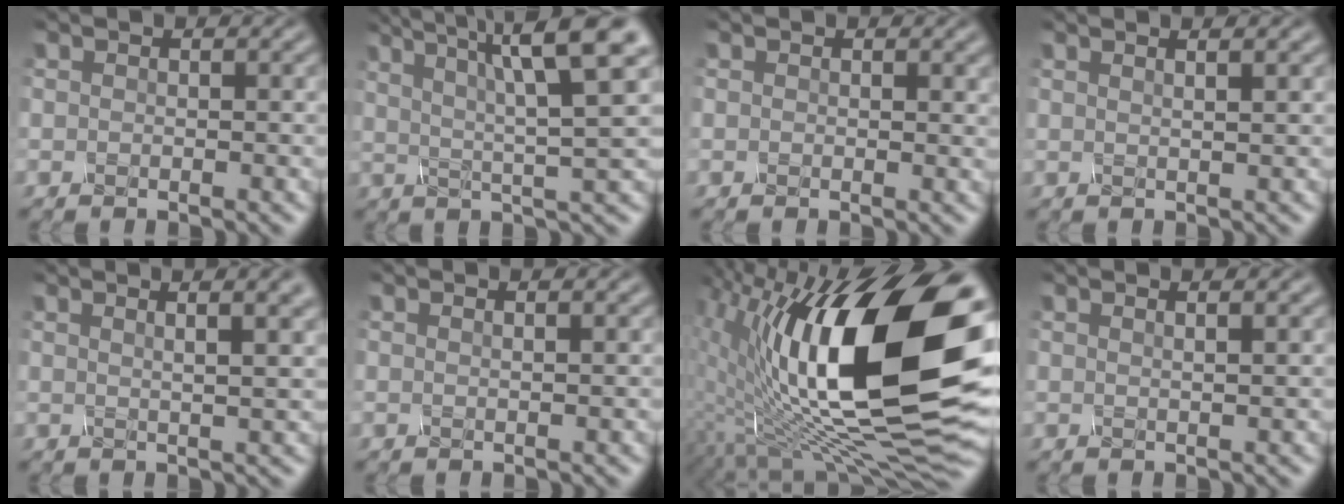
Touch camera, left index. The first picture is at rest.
{"total": 9.6, "force": [4.4, 1.8, 8.3], "torque": [-0.134, 0.020, 0.073]}
{"total": 0.6, "force": [0.5, 0.1, 0.3], "torque": [-0.003, 0.000, 0.011]}
{"total": 3.3, "force": [1.8, 1.4, 2.3], "torque": [-0.003, 0.022, -0.009]}
{"total": 8.0, "force": [4.4, 3.0, 5.9], "torque": [-0.039, 0.048, 0.020]}
{"total": 1.5, "force": [0.9, 0.7, 1.1], "torque": [0.005, 0.002, -0.009]}
{"total": 19.2, "force": [2.9, 7.5, 17.5], "torque": [-0.281, 0.003, 0.044]}
{"total": 2.9, "force": [1.6, 1.2, 2.1], "torque": [0.000, 0.018, -0.010]}